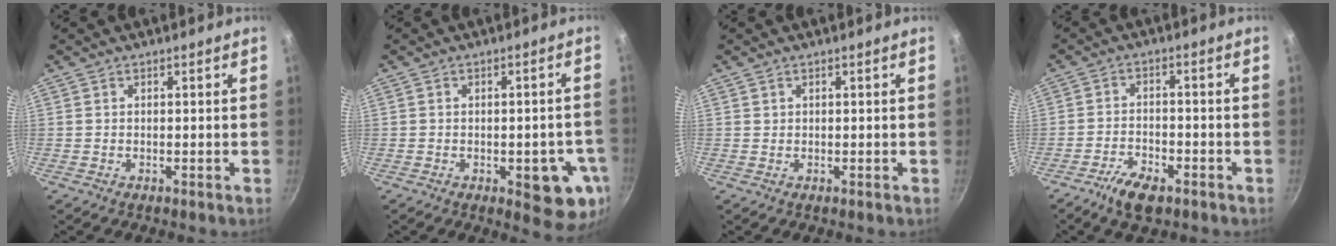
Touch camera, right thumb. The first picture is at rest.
{"total": 10.0, "force": [-2.9, 4.4, 8.5], "torque": [-0.064, 0.005, -0.033]}
{"total": 0.0}
{"total": 8.6, "force": [-5.7, 3.6, 5.3], "torque": [-0.099, 0.034, -0.104]}